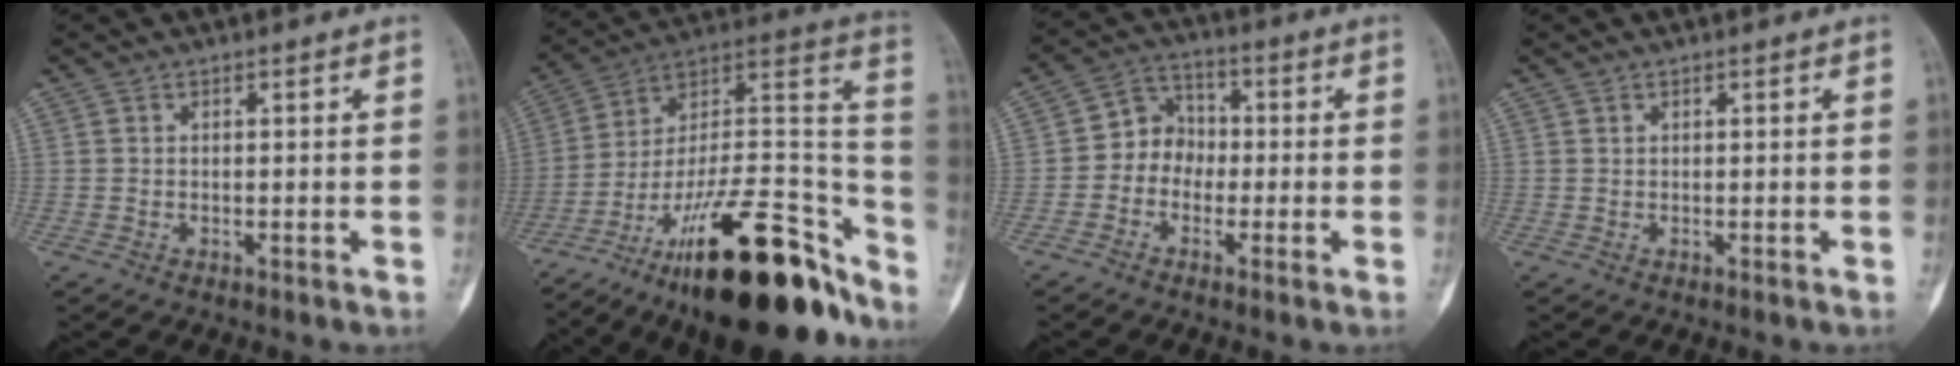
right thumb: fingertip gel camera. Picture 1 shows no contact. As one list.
[{"total": 32.3, "force": [-20.7, 10.9, 22.3], "torque": [-0.253, 0.093, -0.328]}, {"total": 6.5, "force": [-1.4, 5.6, 3.0], "torque": [-0.020, 0.027, -0.044]}, {"total": 0.0}]